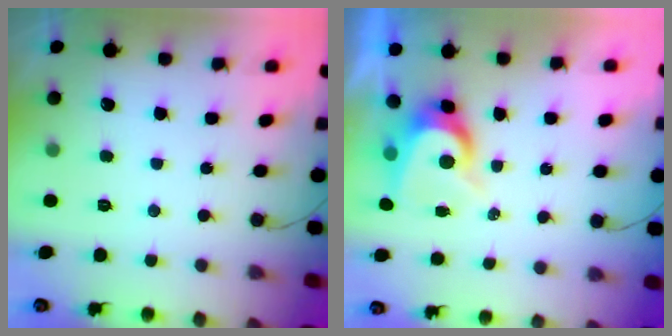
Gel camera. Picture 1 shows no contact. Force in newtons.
{"total": 7.0, "press": 7.0, "slide": 0.9}